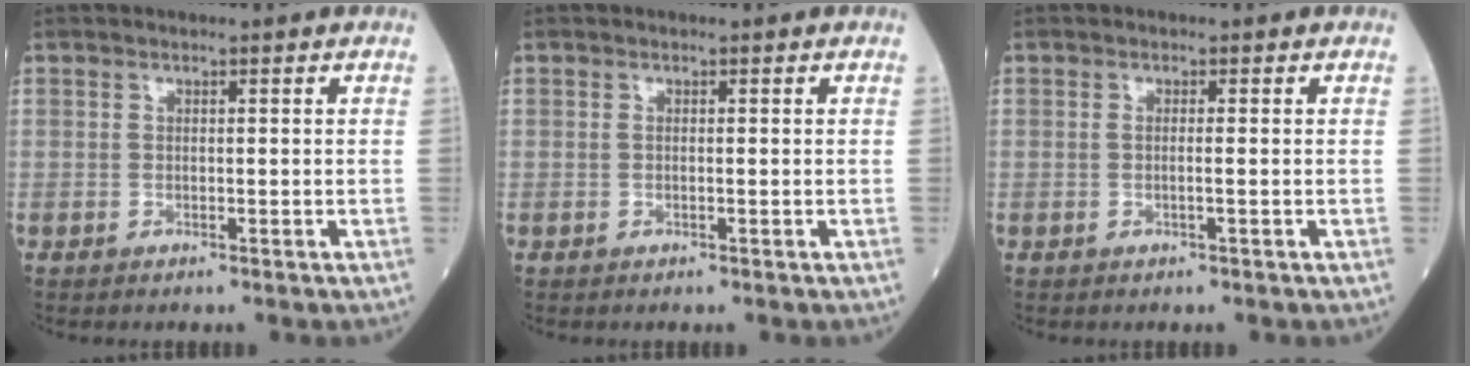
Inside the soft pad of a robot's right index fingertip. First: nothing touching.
{"total": 0.0}
{"total": 0.9, "force": [-0.2, -0.2, 0.8], "torque": [-0.017, 0.000, -0.004]}